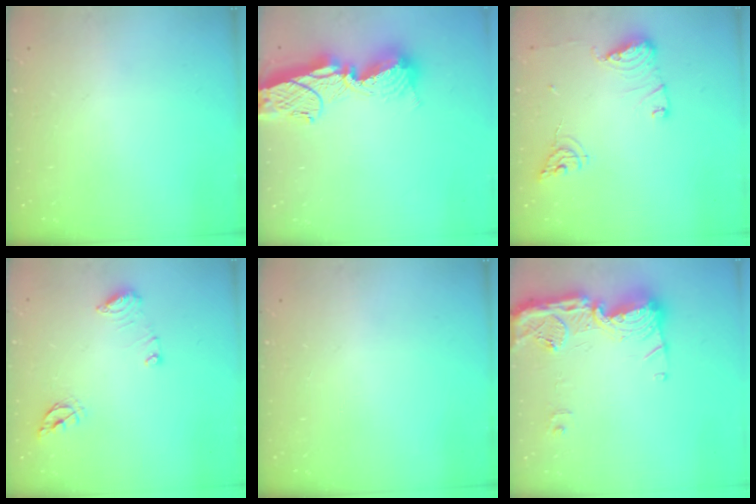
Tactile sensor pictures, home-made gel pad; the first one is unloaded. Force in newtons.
{"total": 15.5, "press": 15.4, "slide": 1.4}
{"total": 10.1, "press": 10.1, "slide": 0.8}
{"total": 8.7, "press": 8.6, "slide": 1.0}
{"total": 0.0}
{"total": 17.8, "press": 17.7, "slide": 1.5}